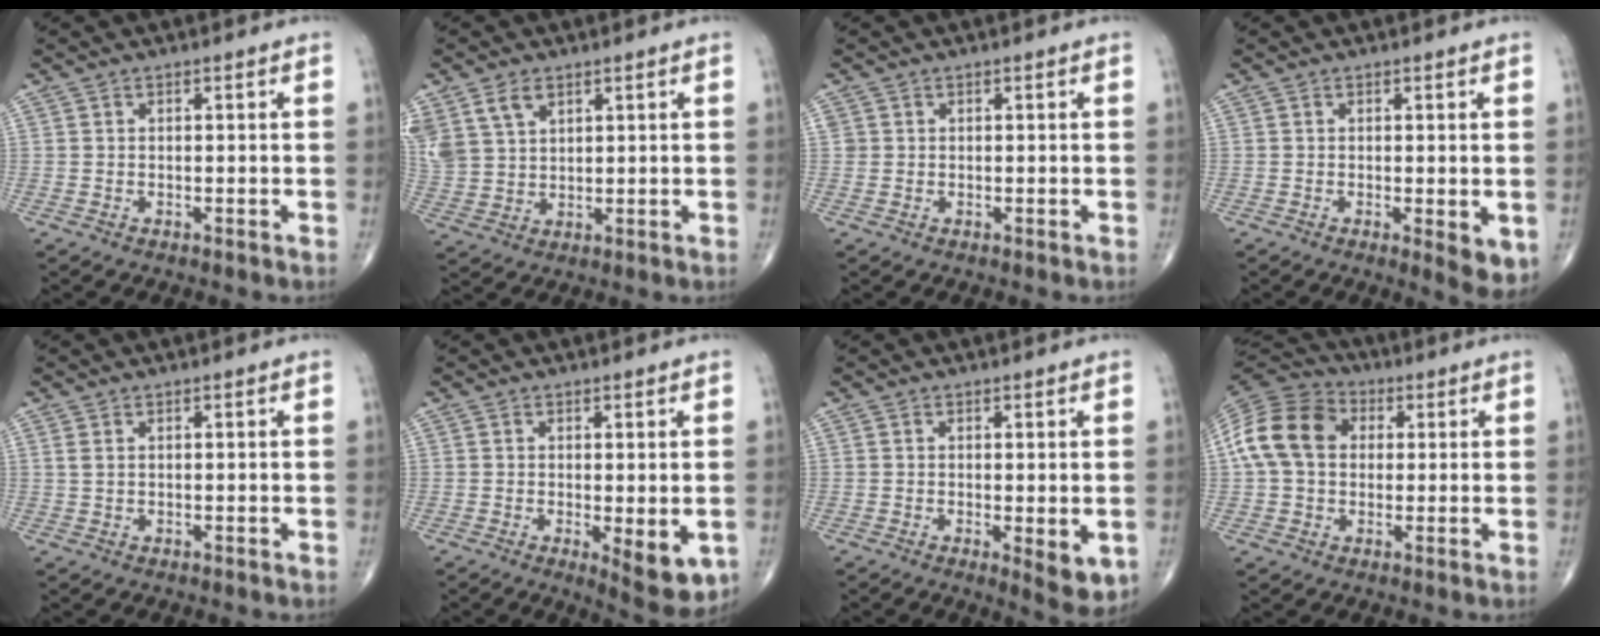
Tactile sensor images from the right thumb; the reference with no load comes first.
{"total": 9.6, "force": [5.0, 6.4, 5.2], "torque": [-0.109, -0.004, 0.112]}
{"total": 1.0, "force": [0.2, 1.0, 0.1], "torque": [0.007, 0.002, 0.003]}
{"total": 4.9, "force": [-0.9, 1.5, 4.6], "torque": [-0.059, -0.015, -0.011]}
{"total": 1.0, "force": [0.5, 0.6, 0.7], "torque": [-0.018, 0.006, 0.014]}
{"total": 7.2, "force": [-1.6, 2.4, 6.6], "torque": [-0.082, -0.021, -0.017]}
{"total": 5.6, "force": [-1.0, 1.8, 5.2], "torque": [-0.066, -0.017, -0.011]}
{"total": 14.7, "force": [2.2, 11.2, 9.2], "torque": [-0.171, 0.030, 0.032]}